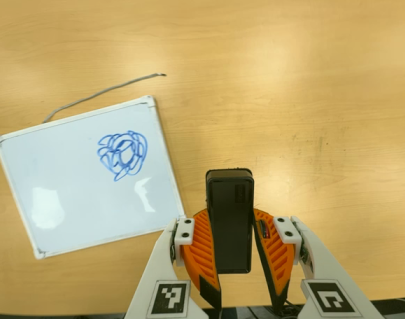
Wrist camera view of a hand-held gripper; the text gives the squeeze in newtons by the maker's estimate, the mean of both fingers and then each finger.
{"total": 8.4, "left": 7.8, "right": 9.0}